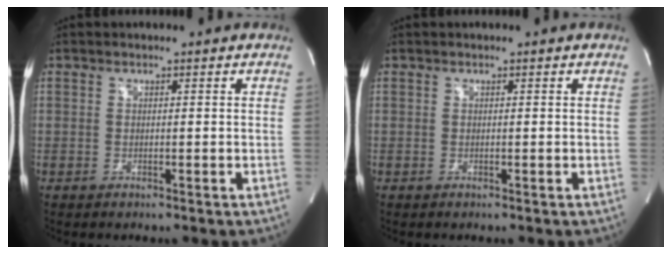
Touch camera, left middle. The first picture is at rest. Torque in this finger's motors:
{"motor_torque": [0.13, -0.19, 0.10, 0.02]}